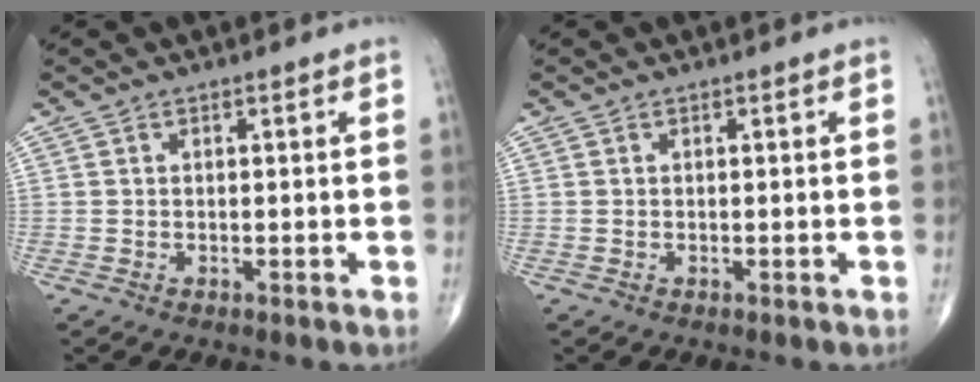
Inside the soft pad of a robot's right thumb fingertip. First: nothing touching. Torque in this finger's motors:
{"motor_torque": [0.09, 0.07, -0.02, -0.01, 0.01]}